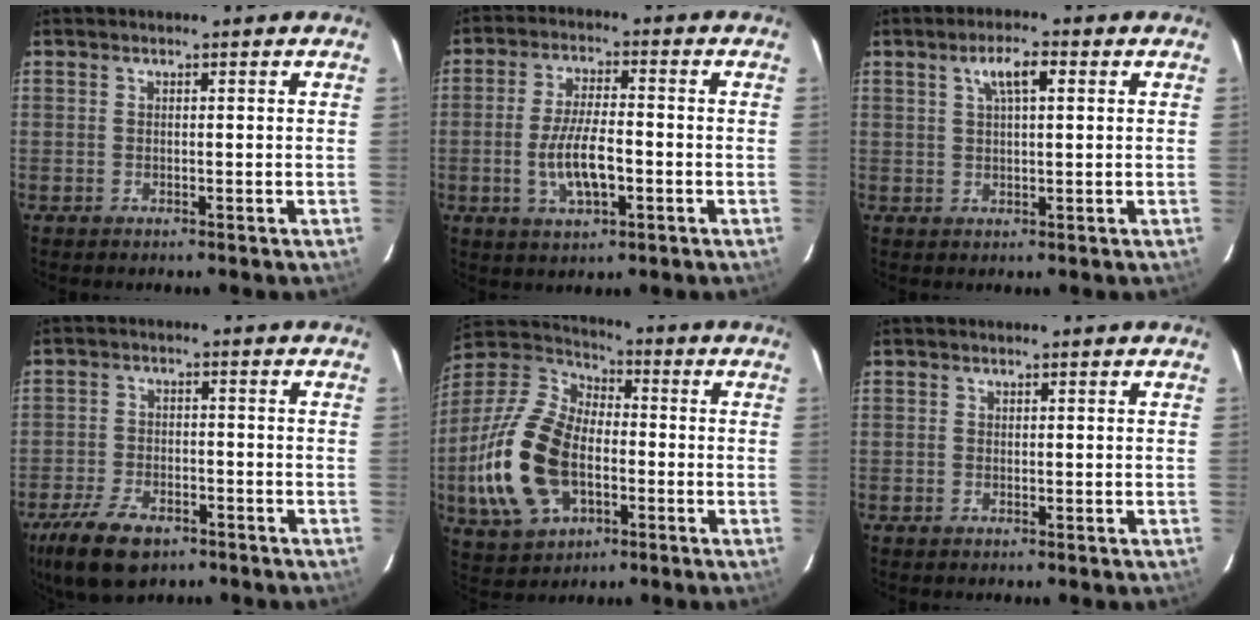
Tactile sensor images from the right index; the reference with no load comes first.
{"total": 8.9, "force": [-2.4, 3.1, 8.0], "torque": [-0.159, -0.004, -0.041]}
{"total": 4.6, "force": [1.9, 1.3, 4.0], "torque": [-0.073, 0.010, 0.034]}
{"total": 11.5, "force": [-7.5, 5.7, 6.5], "torque": [-0.161, -0.018, -0.133]}
{"total": 21.0, "force": [-5.2, 13.1, 15.6], "torque": [-0.366, 0.001, -0.088]}
{"total": 0.0}